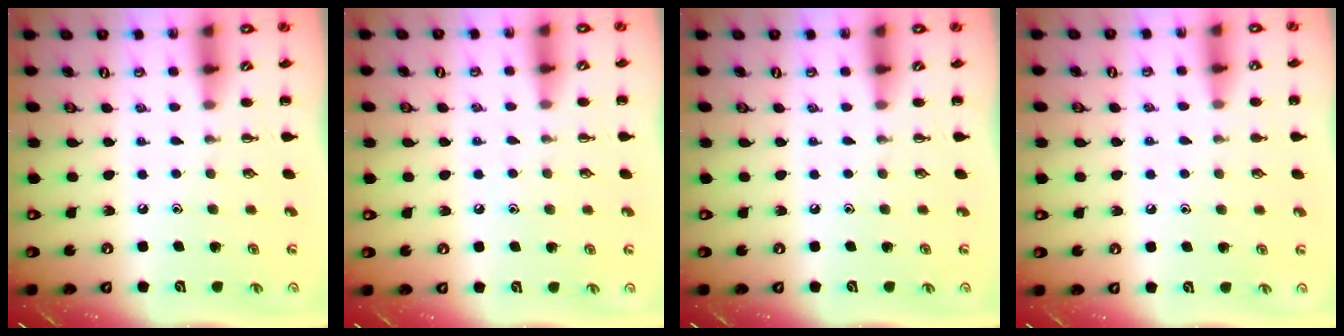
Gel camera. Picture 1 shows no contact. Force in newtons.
{"total": 4.4, "press": 4.3, "slide": 0.9}
{"total": 0.0}
{"total": 4.9, "press": 4.6, "slide": 1.8}